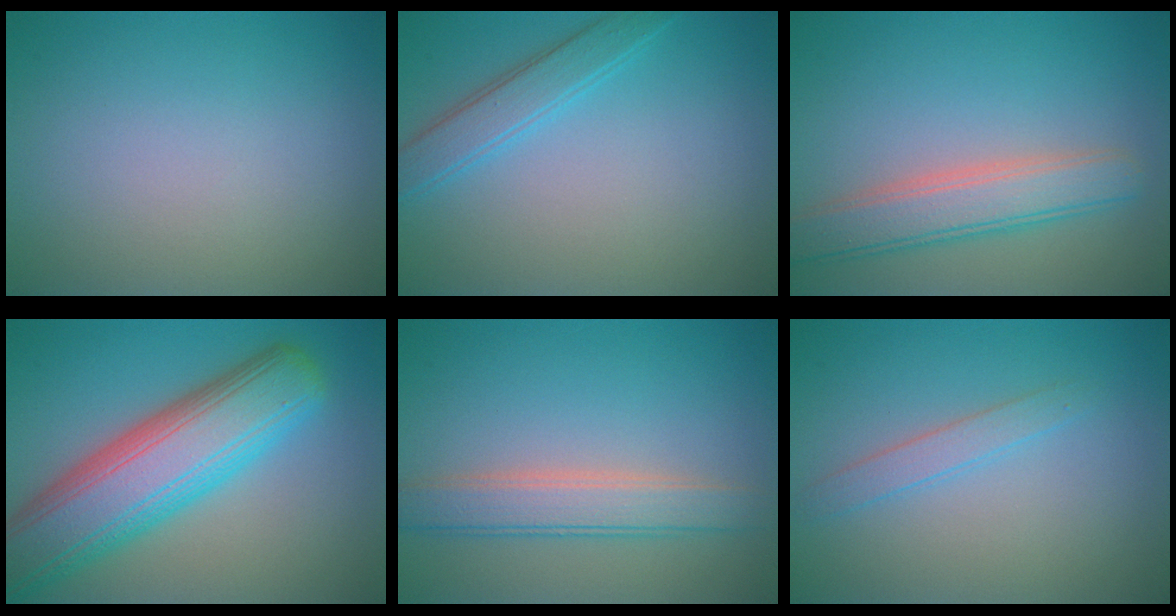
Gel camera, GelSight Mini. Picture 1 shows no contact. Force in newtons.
{"total": 2.8, "press": 2.8, "slide": 0.1}
{"total": 4.7, "press": 4.7, "slide": 0.4}
{"total": 10.8, "press": 10.8, "slide": 0.4}
{"total": 3.8, "press": 3.7, "slide": 0.4}
{"total": 1.6, "press": 1.6, "slide": 0.2}